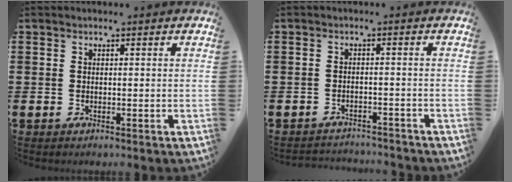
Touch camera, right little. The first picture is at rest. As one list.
[{"total": 1.7, "force": [-1.6, -0.1, -0.5], "torque": [0.004, 0.000, -0.036]}]